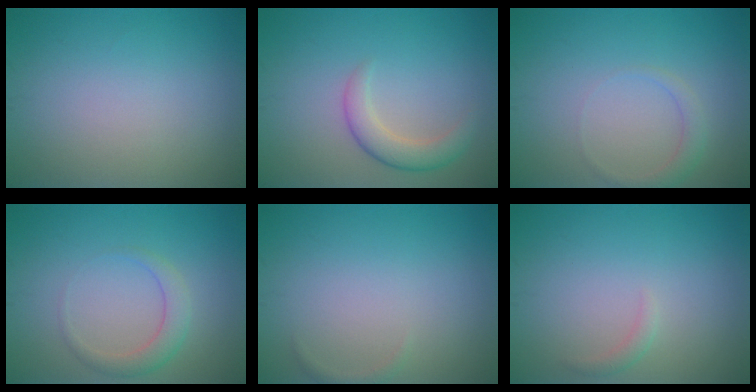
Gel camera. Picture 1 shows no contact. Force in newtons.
{"total": 2.9, "press": 2.9, "slide": 0.2}
{"total": 1.5, "press": 1.5, "slide": 0.1}
{"total": 2.3, "press": 2.3, "slide": 0.1}
{"total": 0.5, "press": 0.5, "slide": 0.1}
{"total": 0.8, "press": 0.8, "slide": 0.1}